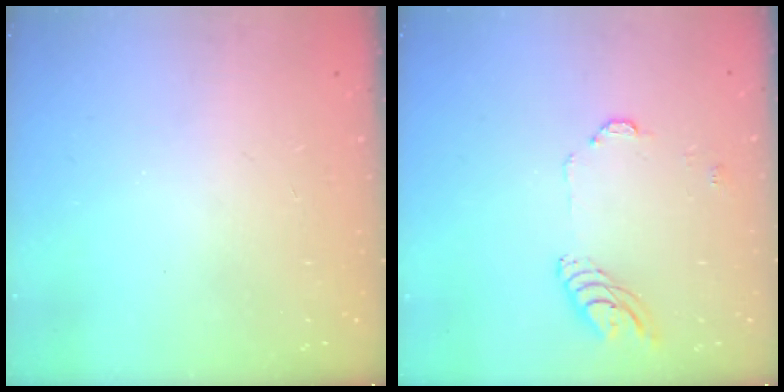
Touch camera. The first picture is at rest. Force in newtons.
{"total": 8.5, "press": 8.5, "slide": 0.8}